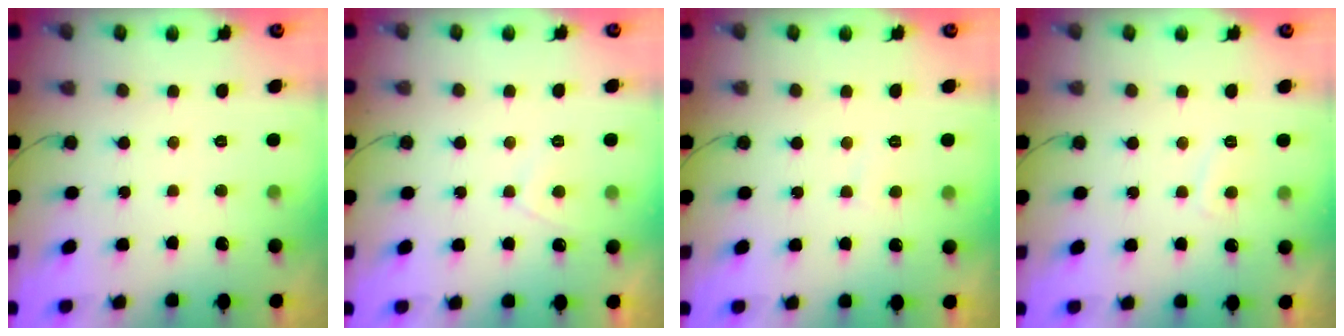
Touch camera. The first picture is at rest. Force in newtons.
{"total": 2.2, "press": 2.2, "slide": 0.5}
{"total": 2.7, "press": 2.7, "slide": 0.3}
{"total": 2.7, "press": 2.6, "slide": 0.7}